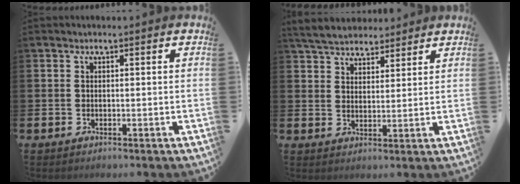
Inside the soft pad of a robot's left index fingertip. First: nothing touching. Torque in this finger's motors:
{"motor_torque": [1.06, -1.08, 0.21, 0.04]}